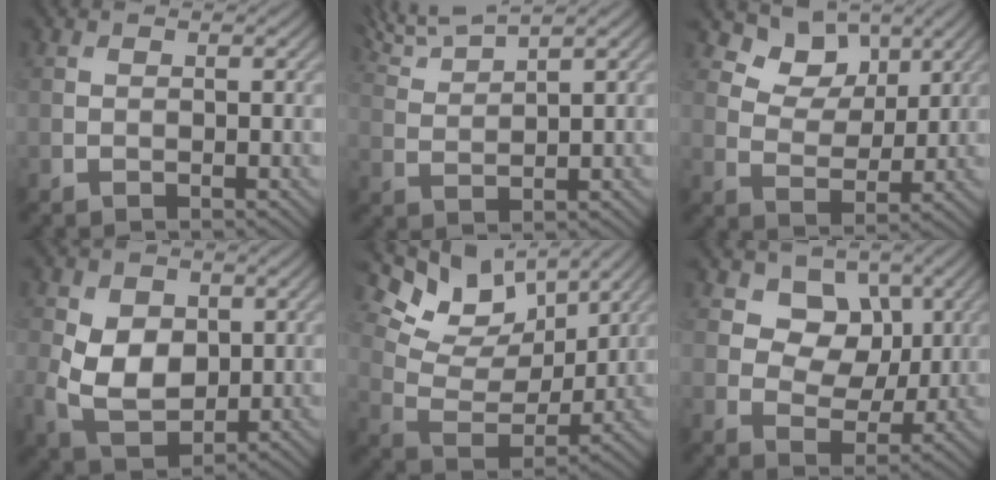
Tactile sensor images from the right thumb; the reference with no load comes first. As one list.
[{"total": 5.9, "force": [4.9, 0.7, 3.2], "torque": [-0.077, 0.020, 0.094]}, {"total": 6.7, "force": [4.3, 4.1, 3.1], "torque": [-0.056, -0.021, 0.087]}, {"total": 8.1, "force": [0.1, 5.9, 5.6], "torque": [-0.130, -0.014, -0.002]}, {"total": 12.2, "force": [8.0, 5.9, 7.1], "torque": [-0.166, 0.000, 0.130]}, {"total": 7.5, "force": [3.1, 5.8, 3.6], "torque": [-0.084, -0.014, 0.066]}]